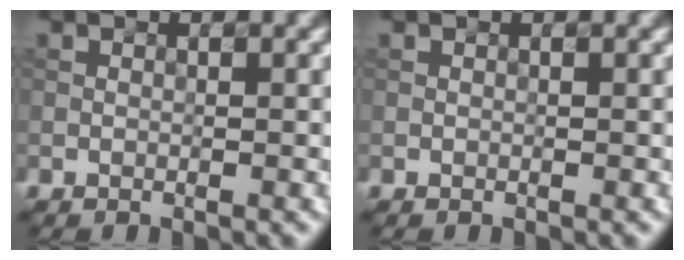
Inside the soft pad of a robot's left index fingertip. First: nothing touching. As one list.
[{"total": 0.0}]